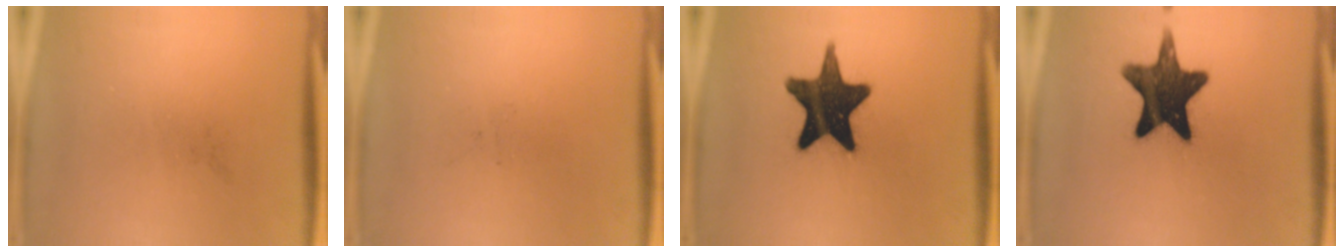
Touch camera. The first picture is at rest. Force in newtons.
{"total": 0.0}
{"total": 16.6}
{"total": 15.3}